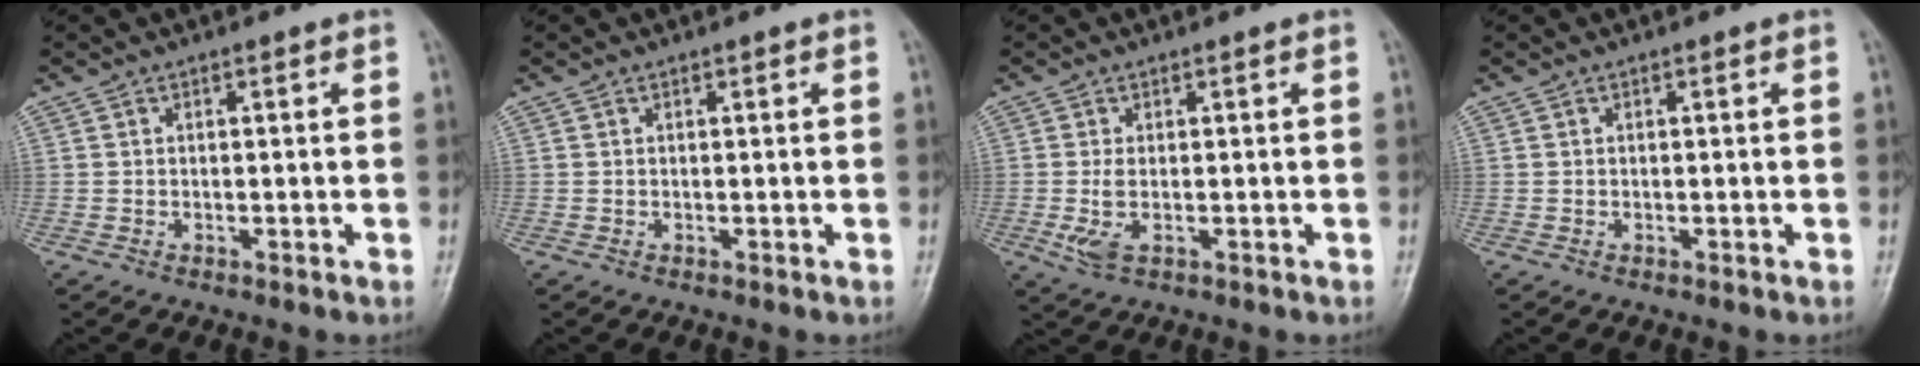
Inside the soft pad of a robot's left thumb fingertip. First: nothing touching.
{"total": 0.0}
{"total": 3.4, "force": [-0.6, 1.3, 3.1], "torque": [-0.078, -0.004, -0.006]}
{"total": 0.0}